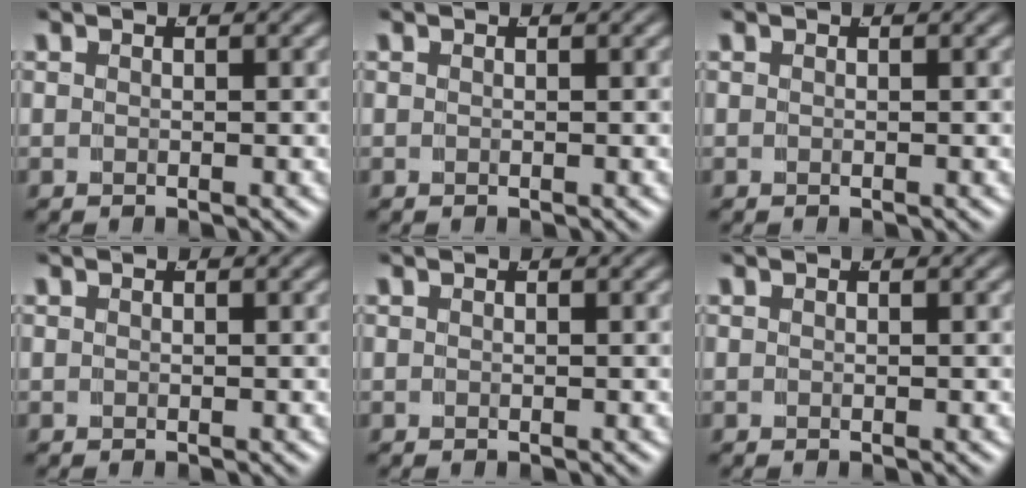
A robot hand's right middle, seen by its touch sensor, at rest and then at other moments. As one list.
[{"total": 0.0}, {"total": 0.0}, {"total": 0.0}, {"total": 0.0}, {"total": 0.0}]